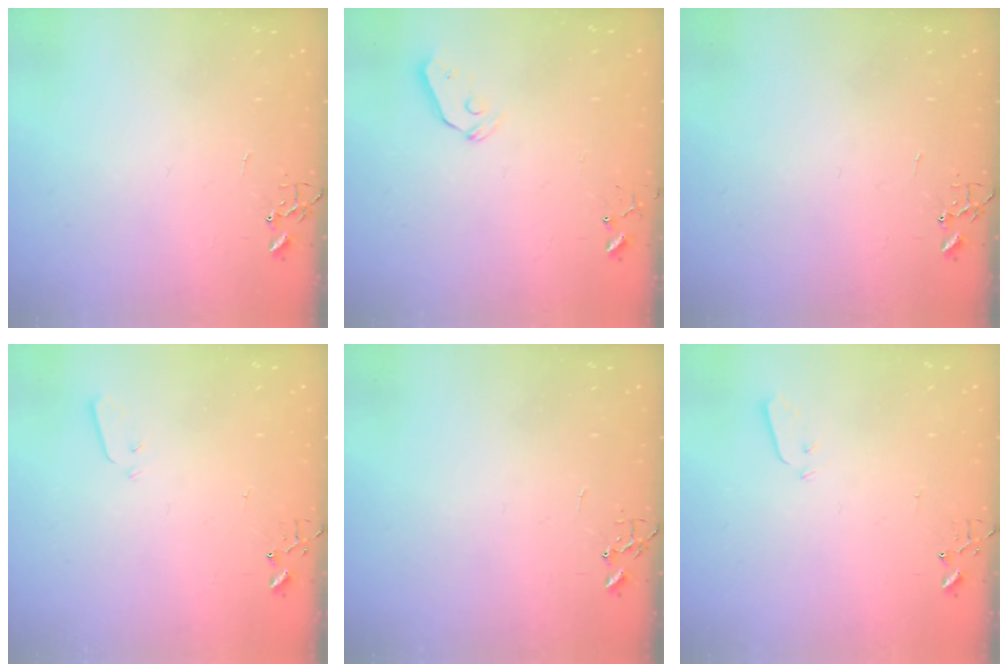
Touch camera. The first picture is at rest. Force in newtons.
{"total": 4.9, "press": 4.8, "slide": 0.8}
{"total": 0.0}
{"total": 2.8, "press": 2.7, "slide": 0.4}
{"total": 0.0}
{"total": 3.0, "press": 2.9, "slide": 0.3}